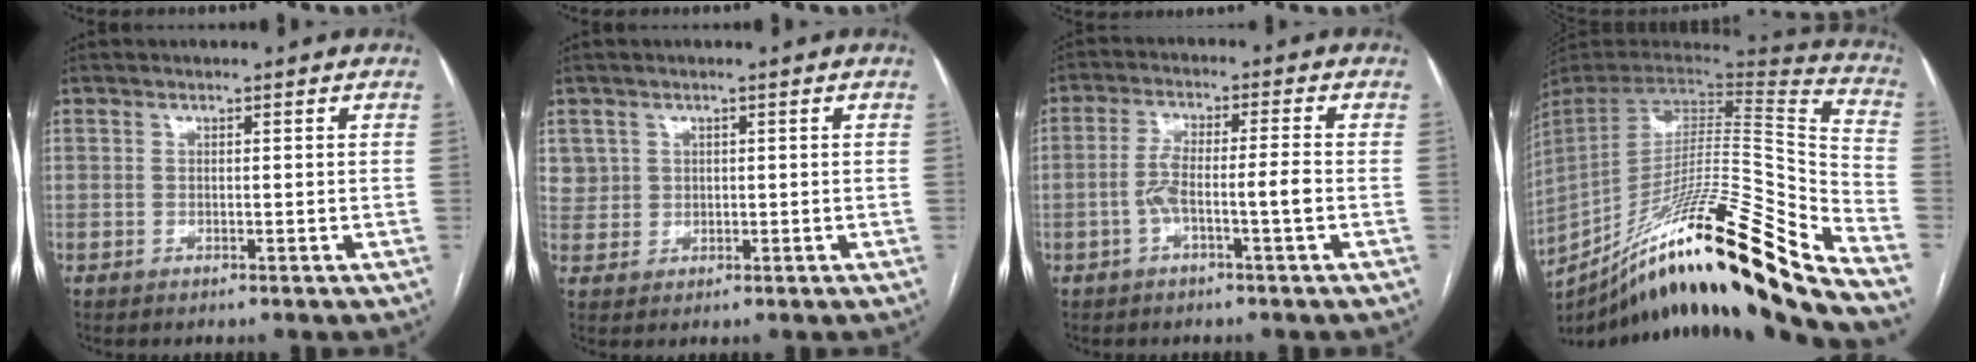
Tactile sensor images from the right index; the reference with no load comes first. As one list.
[{"total": 3.3, "force": [1.5, 3.0, -0.1], "torque": [0.018, 0.009, 0.027]}, {"total": 5.4, "force": [-1.7, 0.3, 5.1], "torque": [-0.105, 0.019, -0.028]}, {"total": 31.9, "force": [-22.3, 0.8, 22.7], "torque": [-0.321, -0.031, -0.363]}]